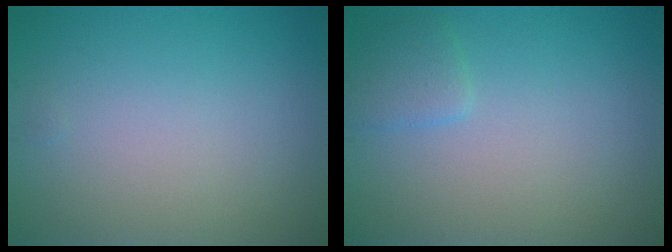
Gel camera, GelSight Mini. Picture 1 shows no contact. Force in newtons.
{"total": 1.5, "press": 1.5, "slide": 0.2}